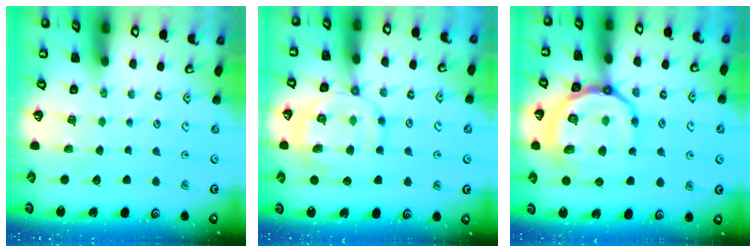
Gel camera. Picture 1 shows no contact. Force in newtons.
{"total": 13.3, "press": 13.3, "slide": 1.3}
{"total": 20.8, "press": 20.7, "slide": 2.0}